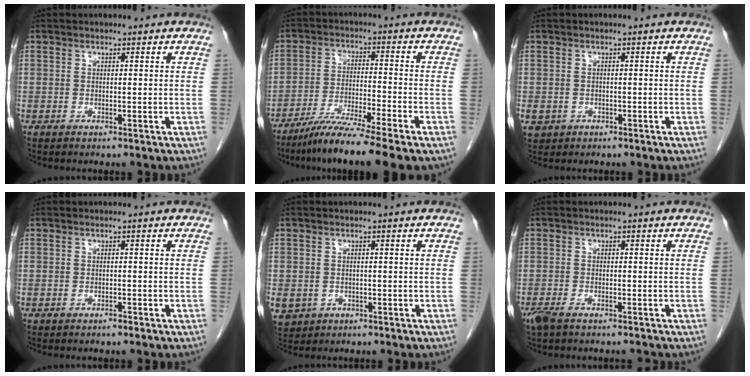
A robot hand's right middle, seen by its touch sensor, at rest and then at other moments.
{"total": 10.7, "force": [-8.1, -1.0, 6.9], "torque": [-0.119, -0.038, -0.140]}
{"total": 3.8, "force": [-1.8, 3.2, 1.0], "torque": [-0.024, -0.001, -0.024]}
{"total": 0.6, "force": [-0.6, 0.0, 0.3], "torque": [-0.013, -0.003, -0.009]}
{"total": 6.6, "force": [-2.6, 5.7, 2.1], "torque": [-0.060, -0.004, -0.033]}
{"total": 4.7, "force": [-3.9, 1.2, 2.3], "torque": [-0.043, -0.011, -0.065]}